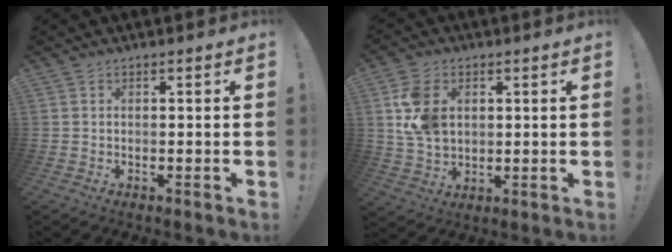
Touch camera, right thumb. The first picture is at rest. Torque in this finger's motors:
{"motor_torque": [-0.19, 0.72, 0.93, 0.09, 0.21]}